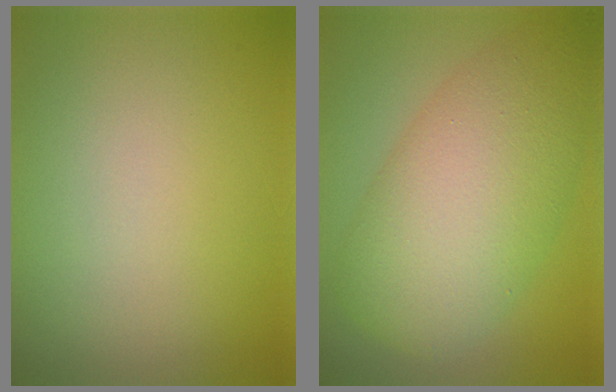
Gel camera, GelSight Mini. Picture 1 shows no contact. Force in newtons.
{"total": 9.5, "press": 9.4, "slide": 0.3}